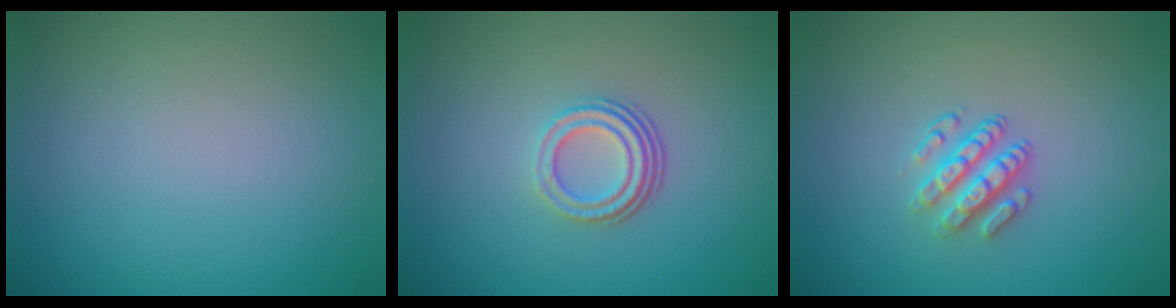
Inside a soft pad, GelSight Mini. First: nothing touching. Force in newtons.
{"total": 3.0, "press": 2.1, "slide": 2.1}
{"total": 2.9, "press": 2.5, "slide": 1.5}